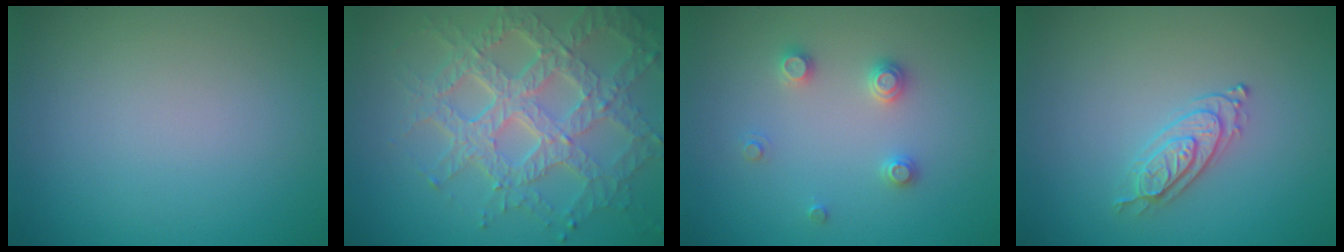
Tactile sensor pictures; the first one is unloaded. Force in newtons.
{"total": 7.9, "press": 5.6, "slide": 5.5}
{"total": 2.0, "press": 2.0, "slide": 0.2}
{"total": 2.2, "press": 2.1, "slide": 0.6}